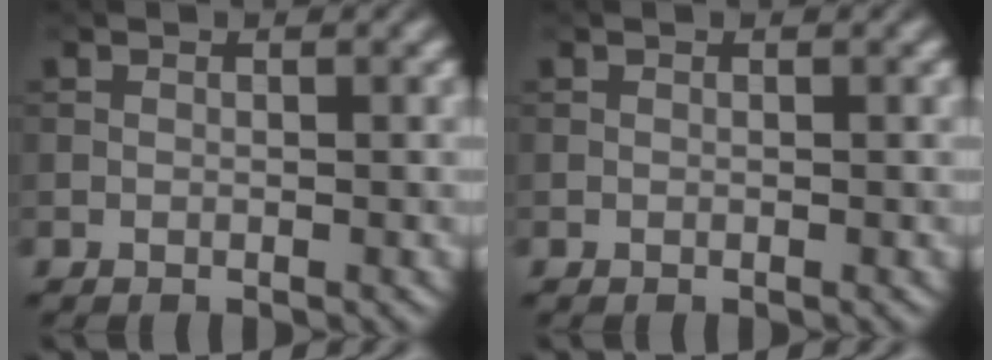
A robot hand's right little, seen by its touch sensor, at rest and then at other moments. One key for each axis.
{"total": 0.0}